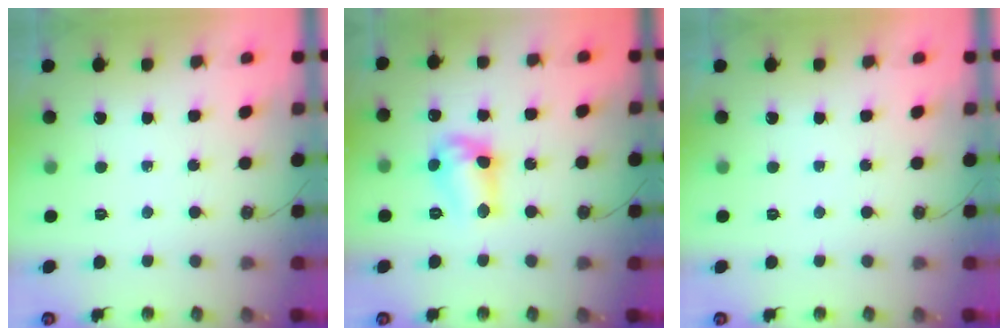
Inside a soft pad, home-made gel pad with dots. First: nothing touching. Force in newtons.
{"total": 11.3, "press": 11.3, "slide": 0.9}
{"total": 0.0}